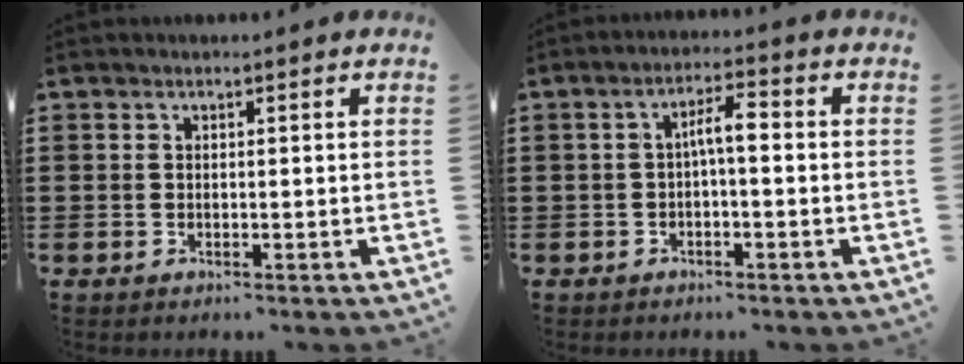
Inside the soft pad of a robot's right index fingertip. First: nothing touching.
{"total": 3.8, "force": [-0.4, 0.9, 3.6], "torque": [-0.068, 0.011, -0.011]}